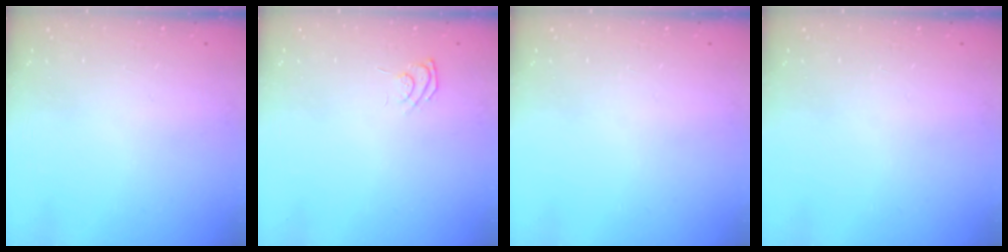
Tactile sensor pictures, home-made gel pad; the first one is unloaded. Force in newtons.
{"total": 6.1, "press": 5.9, "slide": 1.4}
{"total": 0.0}
{"total": 0.0}